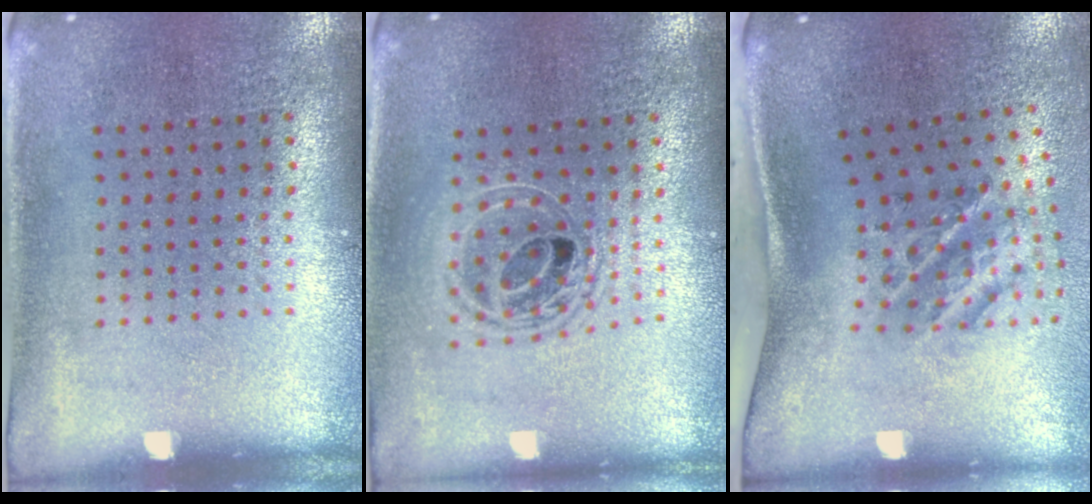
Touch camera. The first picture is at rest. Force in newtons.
{"total": 1.6, "press": 1.4, "slide": 0.9}
{"total": 2.0, "press": 1.3, "slide": 1.6}